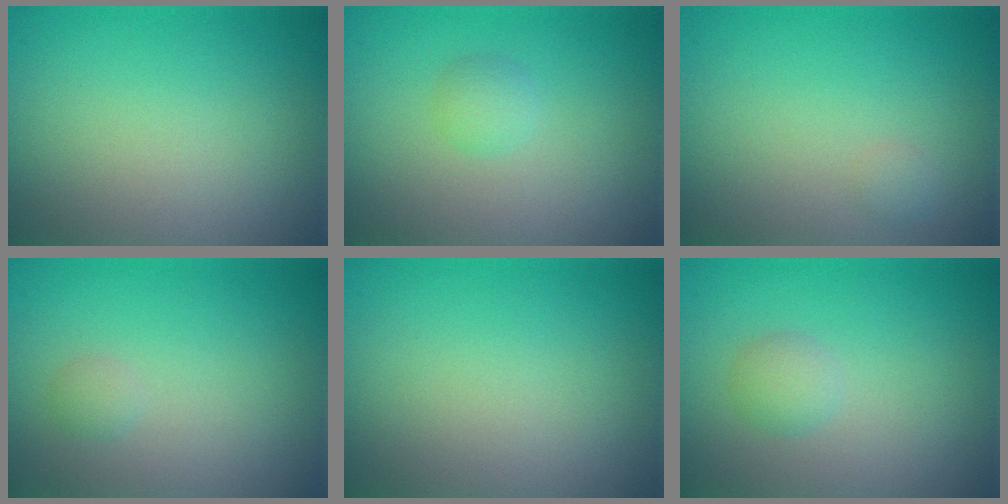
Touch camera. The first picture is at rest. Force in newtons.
{"total": 1.2, "press": 1.2, "slide": 0.1}
{"total": 0.6, "press": 0.6, "slide": 0.0}
{"total": 0.7, "press": 0.7, "slide": 0.0}
{"total": 0.0}
{"total": 1.4, "press": 1.4, "slide": 0.1}